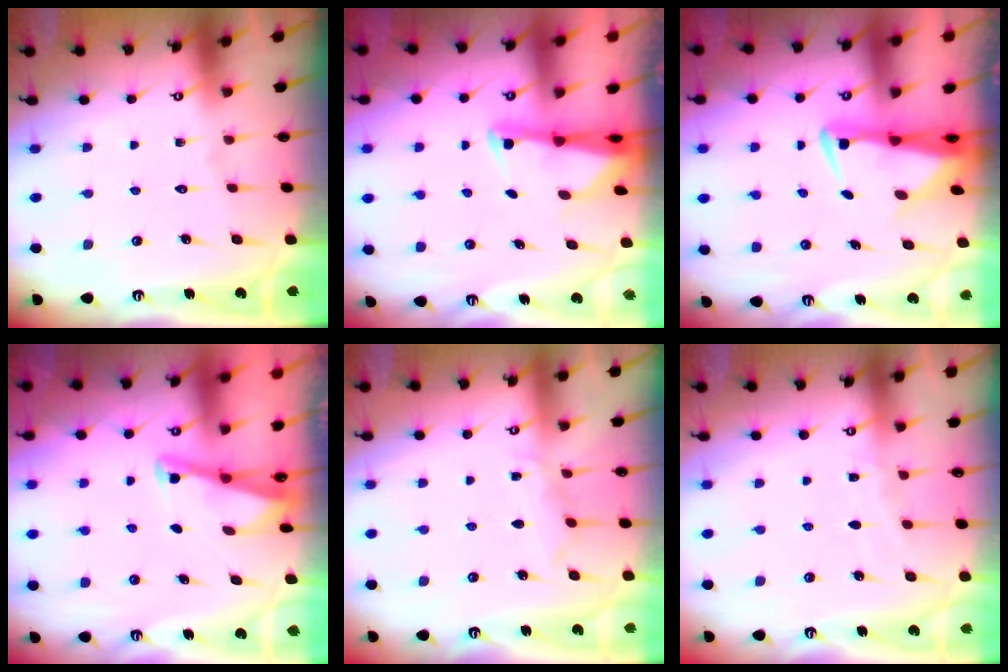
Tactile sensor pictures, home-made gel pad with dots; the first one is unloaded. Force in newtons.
{"total": 2.3, "press": 2.3, "slide": 0.5}
{"total": 3.4, "press": 3.3, "slide": 0.6}
{"total": 2.9, "press": 2.8, "slide": 0.4}
{"total": 5.5, "press": 5.4, "slide": 0.6}
{"total": 3.0, "press": 3.0, "slide": 0.4}